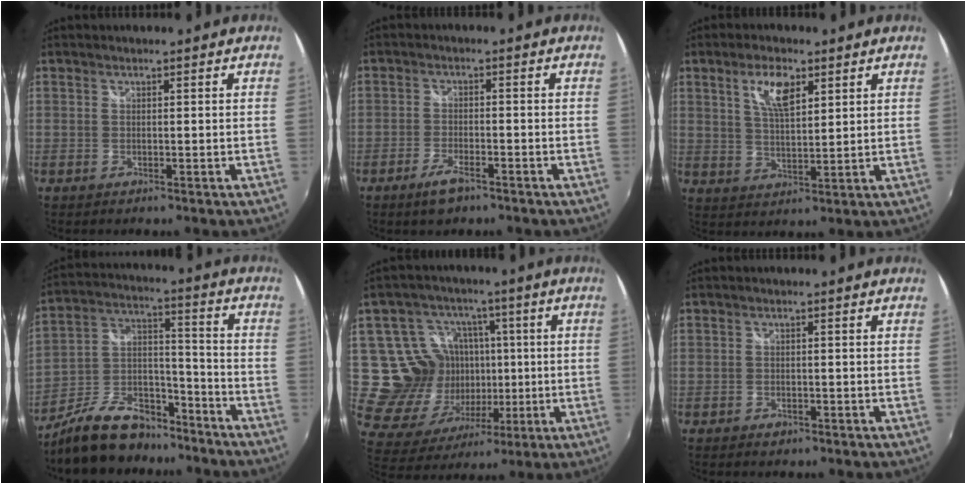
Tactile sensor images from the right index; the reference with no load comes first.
{"total": 4.6, "force": [-3.2, 1.7, 2.8], "torque": [-0.071, -0.007, -0.059]}
{"total": 7.0, "force": [3.5, 2.8, 5.4], "torque": [-0.099, 0.007, 0.067]}
{"total": 16.4, "force": [-12.4, 7.8, 7.4], "torque": [-0.157, 0.024, -0.199]}
{"total": 15.7, "force": [1.8, 14.7, 5.3], "torque": [-0.130, 0.013, 0.049]}
{"total": 1.8, "force": [-1.1, 1.2, 0.6], "torque": [-0.015, -0.003, -0.018]}